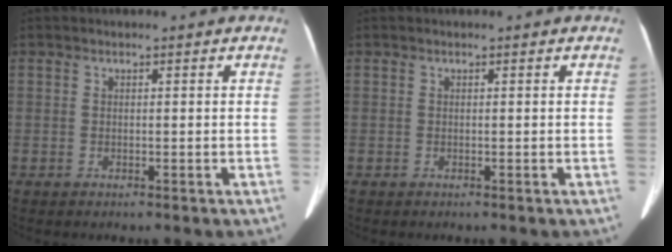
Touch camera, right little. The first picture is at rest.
{"total": 0.0}